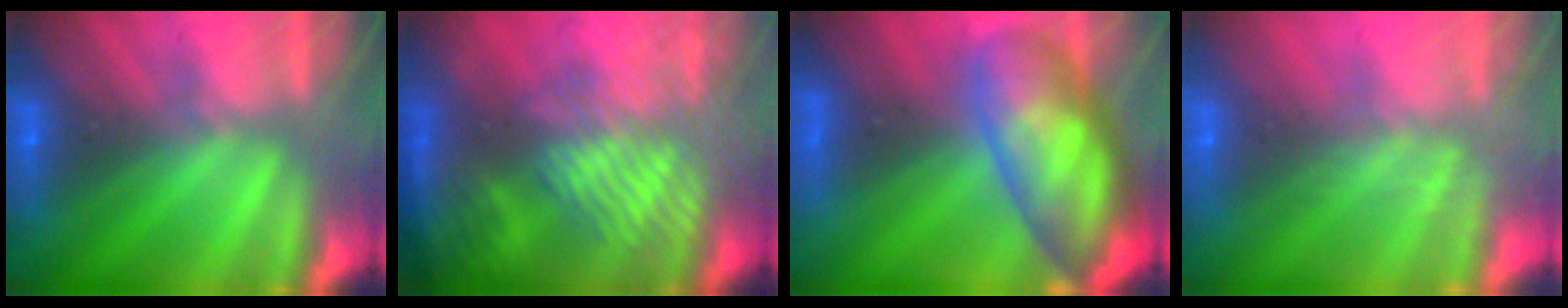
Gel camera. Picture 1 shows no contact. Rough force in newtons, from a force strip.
{"total": 11.8}
{"total": 9.9}
{"total": 9.8}